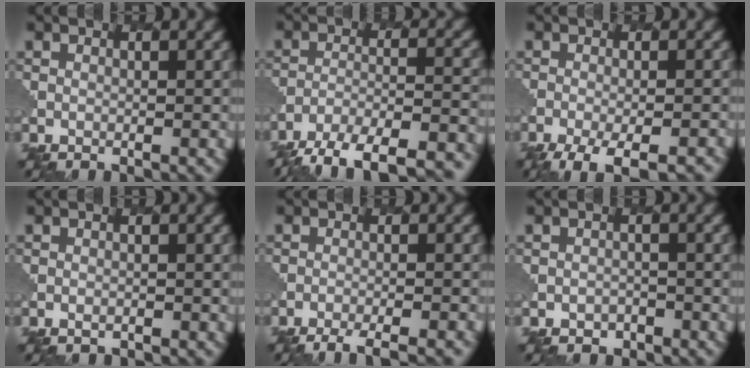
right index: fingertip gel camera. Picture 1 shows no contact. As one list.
[{"total": 11.7, "force": [-10.1, 3.4, 4.7], "torque": [-0.071, -0.012, -0.141]}, {"total": 5.6, "force": [-3.7, 1.4, 4.0], "torque": [-0.060, -0.008, -0.060]}, {"total": 1.2, "force": [-1.1, 0.5, 0.2], "torque": [0.002, 0.002, -0.014]}, {"total": 5.1, "force": [-4.4, 1.0, 2.4], "torque": [-0.027, -0.003, -0.067]}, {"total": 1.3, "force": [-0.9, 0.9, -0.2], "torque": [0.006, -0.001, -0.016]}]